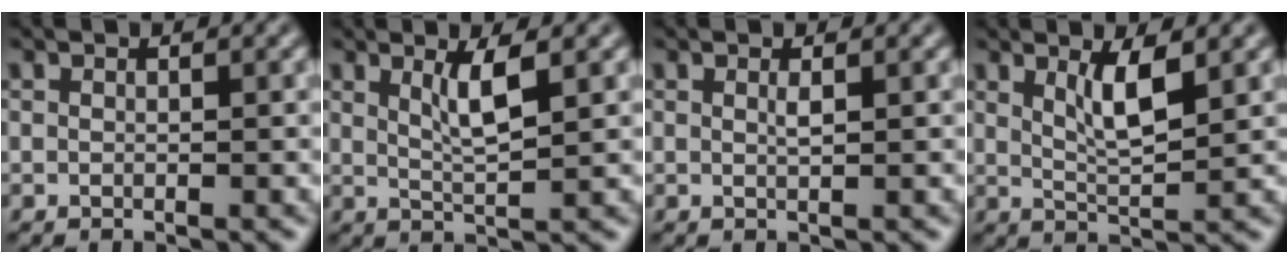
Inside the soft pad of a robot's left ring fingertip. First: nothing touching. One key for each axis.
{"total": 2.9, "fx": 1.2, "fy": 0.6, "fz": 2.6, "tx": -0.045, "ty": -0.005, "tz": 0.025}
{"total": 0.7, "fx": 0.3, "fy": 0.0, "fz": 0.6, "tx": -0.011, "ty": 0.001, "tz": 0.005}
{"total": 3.3, "fx": 1.5, "fy": 0.8, "fz": 2.8, "tx": -0.050, "ty": -0.007, "tz": 0.030}